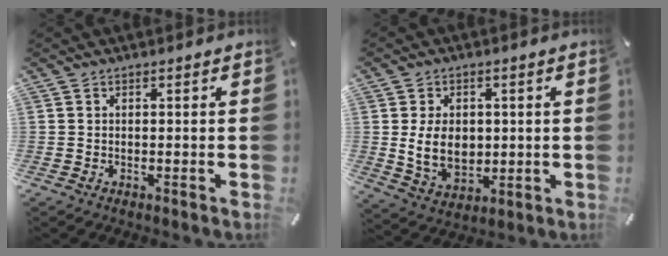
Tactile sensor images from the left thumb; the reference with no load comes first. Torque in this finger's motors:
{"motor_torque": [0.24, 0.35, 1.03, -0.17, 0.31]}